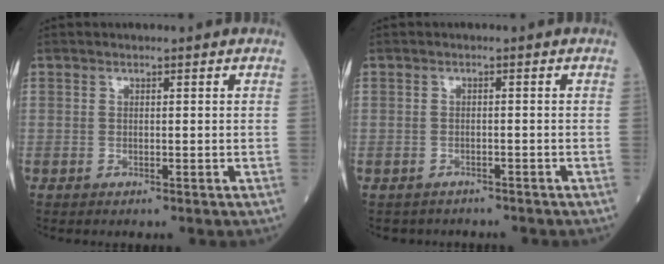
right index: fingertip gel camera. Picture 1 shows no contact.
{"total": 5.3, "force": [-4.4, 2.8, 0.9], "torque": [-0.024, 0.009, -0.057]}